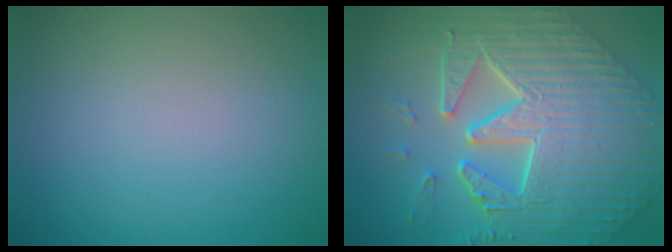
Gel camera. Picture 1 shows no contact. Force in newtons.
{"total": 10.4, "press": 7.3, "slide": 7.4}